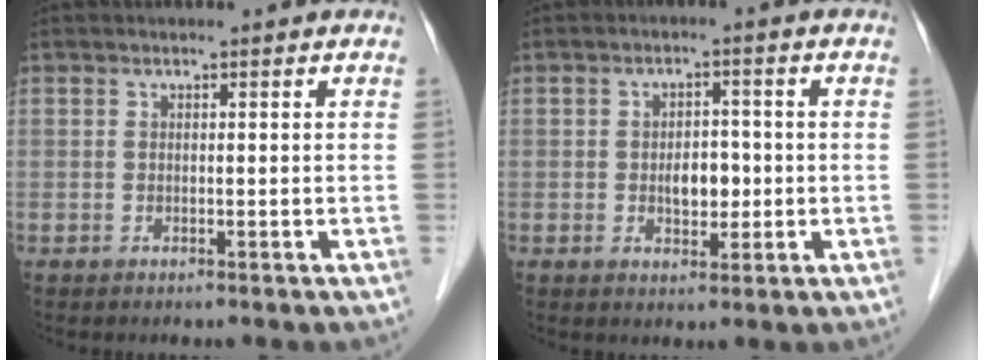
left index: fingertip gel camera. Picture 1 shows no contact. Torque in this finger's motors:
{"motor_torque": [0.06, 0.05, 0.08, 0.02]}